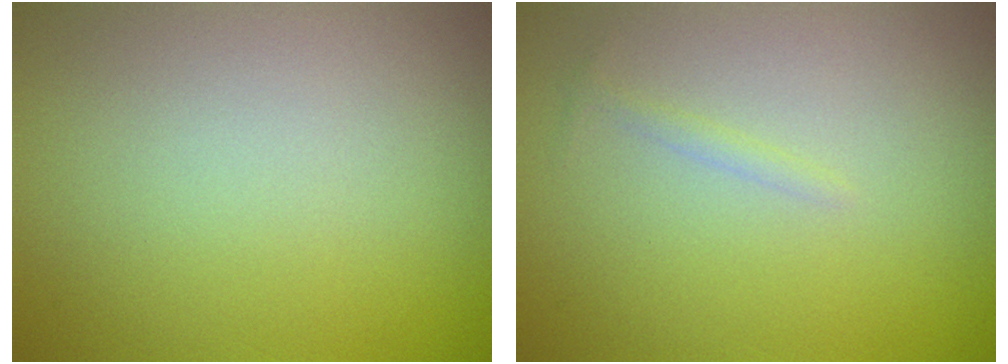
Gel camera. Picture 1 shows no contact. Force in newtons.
{"total": 0.7, "press": 0.7, "slide": 0.1}